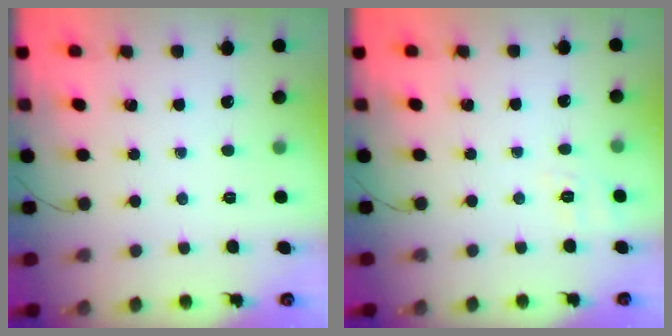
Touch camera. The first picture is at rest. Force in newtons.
{"total": 7.5, "press": 7.2, "slide": 2.2}